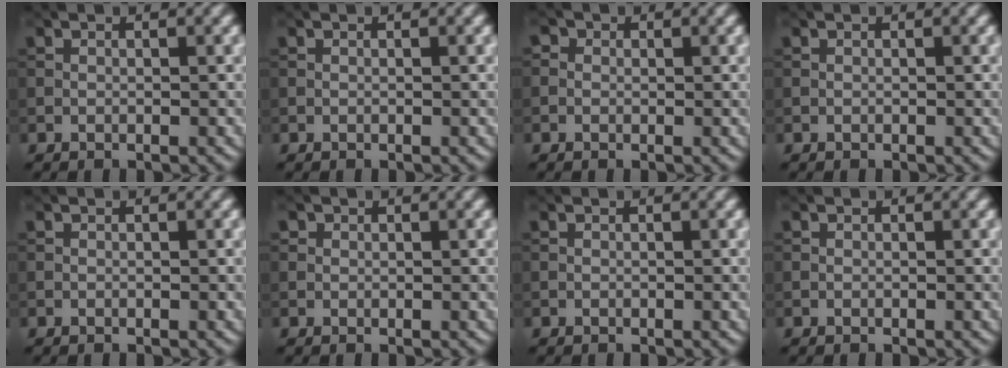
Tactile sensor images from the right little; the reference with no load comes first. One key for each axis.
{"total": 0.0}
{"total": 1.0, "fx": 0.3, "fy": 0.9, "fz": 0.3, "tx": -0.007, "ty": -0.003, "tz": -0.006}
{"total": 0.0}
{"total": 0.0}
{"total": 0.7, "fx": 0.3, "fy": 0.6, "fz": 0.1, "tx": 0.002, "ty": 0.000, "tz": 0.005}
{"total": 0.0}
{"total": 0.0}